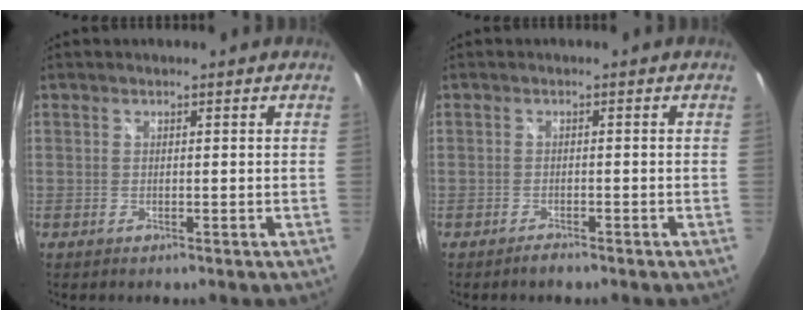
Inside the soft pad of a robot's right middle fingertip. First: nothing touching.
{"total": 1.4, "force": [-1.3, 0.3, 0.5], "torque": [-0.011, -0.003, -0.024]}